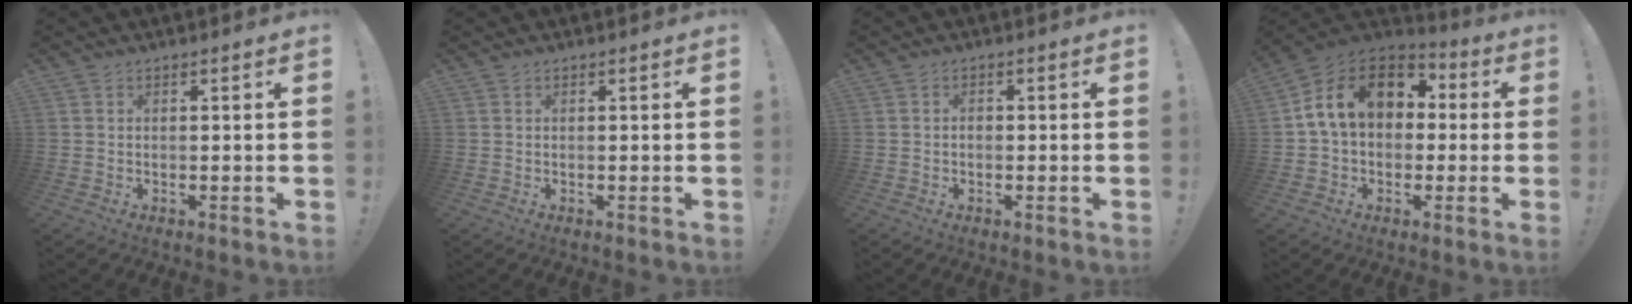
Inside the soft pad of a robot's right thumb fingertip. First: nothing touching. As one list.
[{"total": 0.0}, {"total": 1.1, "force": [-0.4, 0.7, 0.7], "torque": [-0.014, 0.005, -0.007]}, {"total": 16.8, "force": [4.2, 11.7, 11.3], "torque": [-0.185, 0.010, 0.077]}]